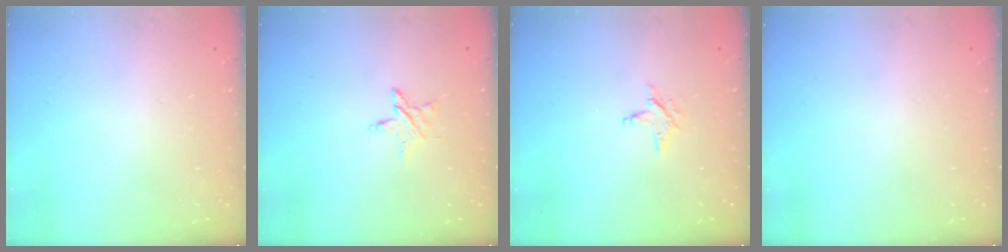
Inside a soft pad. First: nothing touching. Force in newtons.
{"total": 3.5, "press": 3.5, "slide": 0.3}
{"total": 2.5, "press": 2.5, "slide": 0.3}
{"total": 0.0}